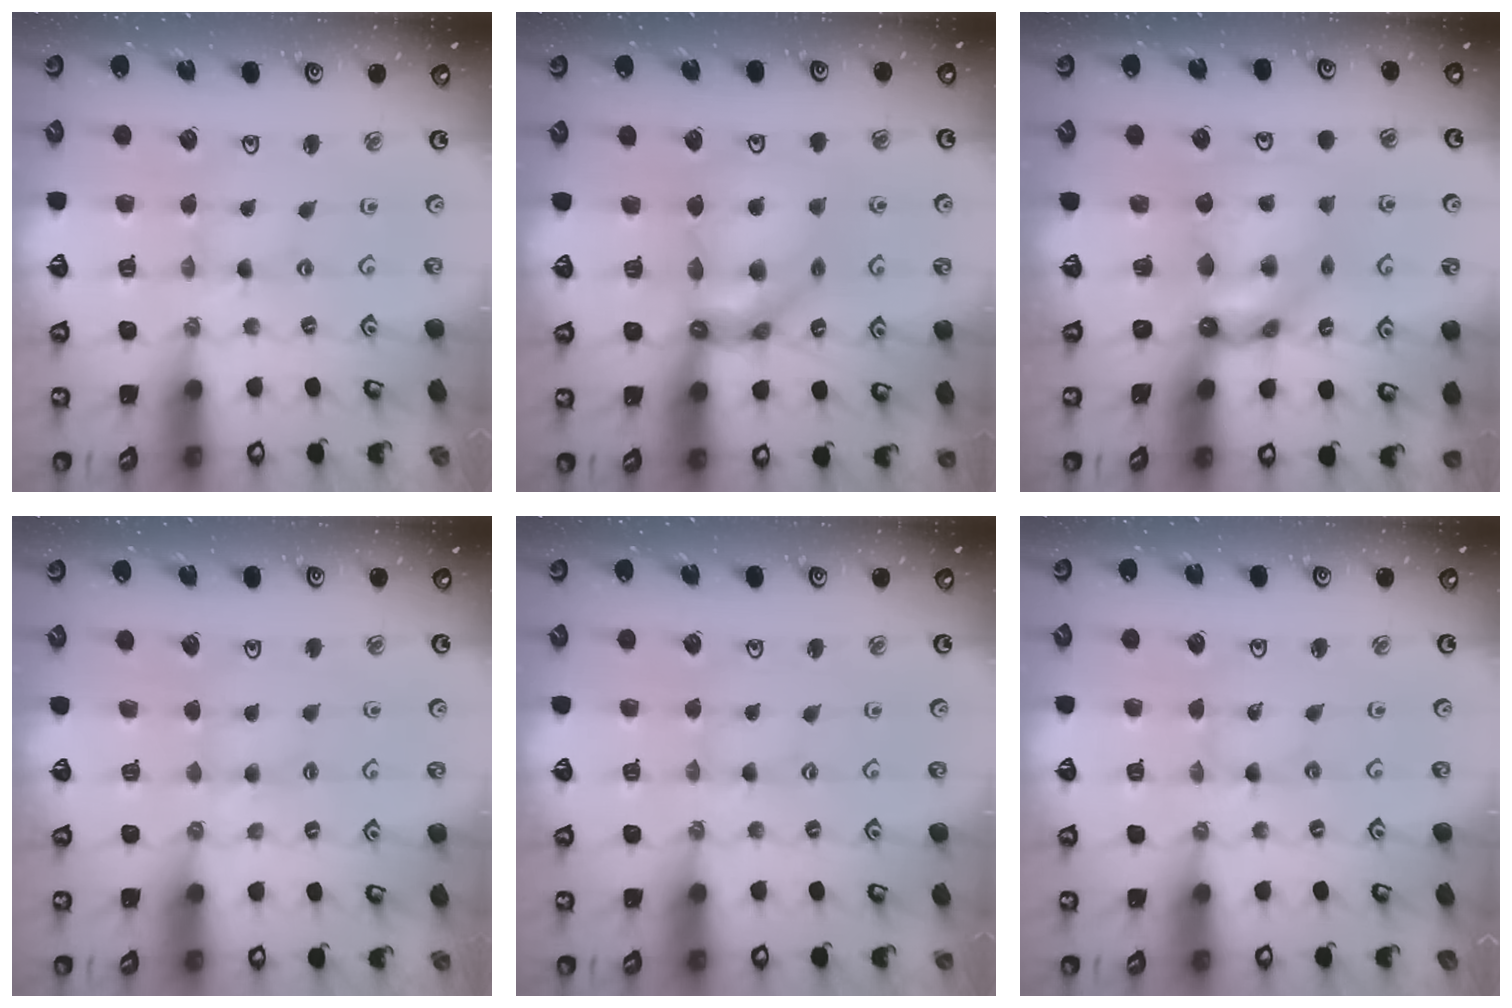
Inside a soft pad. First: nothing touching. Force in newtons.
{"total": 12.4, "press": 12.2, "slide": 2.4}
{"total": 8.8, "press": 8.7, "slide": 0.6}
{"total": 2.9, "press": 2.8, "slide": 0.3}
{"total": 0.0}
{"total": 0.0}